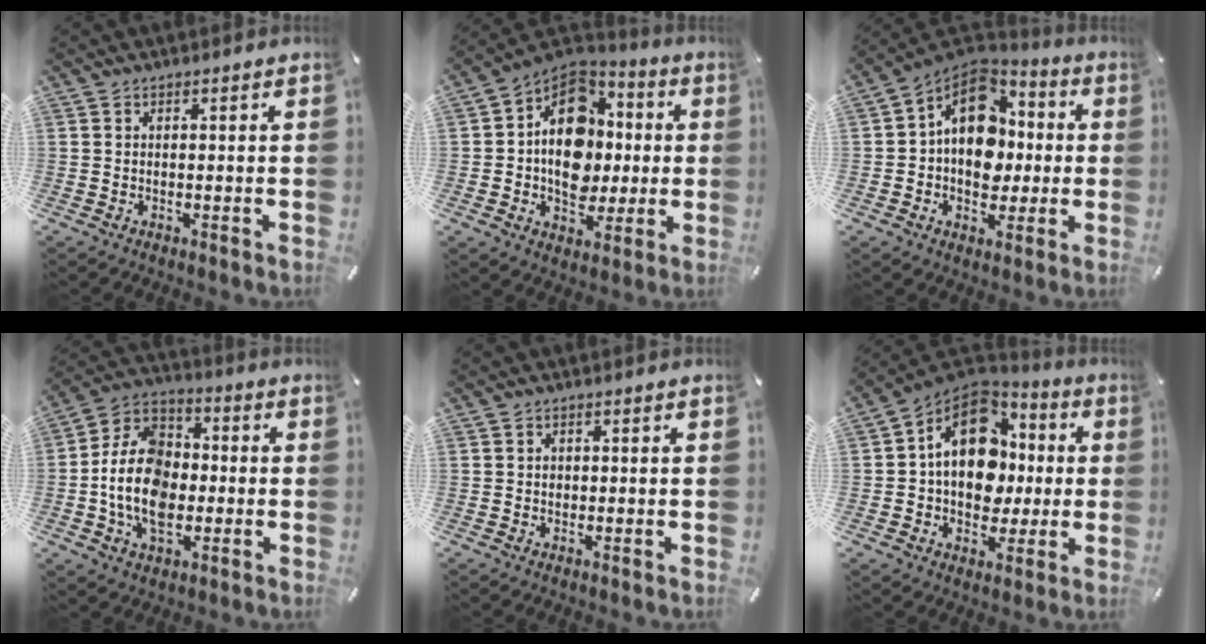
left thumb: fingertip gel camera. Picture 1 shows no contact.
{"total": 16.5, "force": [-0.6, 13.3, 9.9], "torque": [-0.148, 0.005, -0.009]}
{"total": 15.4, "force": [1.3, 12.0, 9.5], "torque": [-0.147, -0.008, 0.028]}
{"total": 14.7, "force": [-2.9, 10.9, 9.5], "torque": [-0.217, 0.014, -0.056]}
{"total": 0.8, "force": [0.0, 0.8, 0.3], "torque": [-0.006, 0.005, -0.002]}
{"total": 17.3, "force": [1.9, 13.1, 11.1], "torque": [-0.202, -0.003, 0.037]}